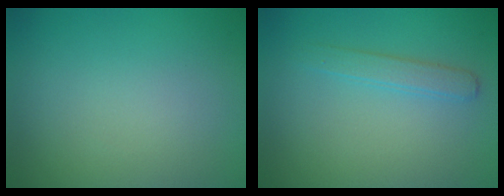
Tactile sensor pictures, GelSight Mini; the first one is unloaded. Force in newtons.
{"total": 1.7, "press": 1.7, "slide": 0.1}